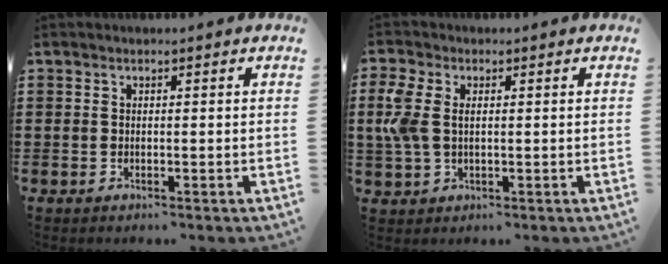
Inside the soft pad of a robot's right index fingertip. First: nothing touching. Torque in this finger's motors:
{"motor_torque": [1.17, 0.19, 0.33, 0.14]}